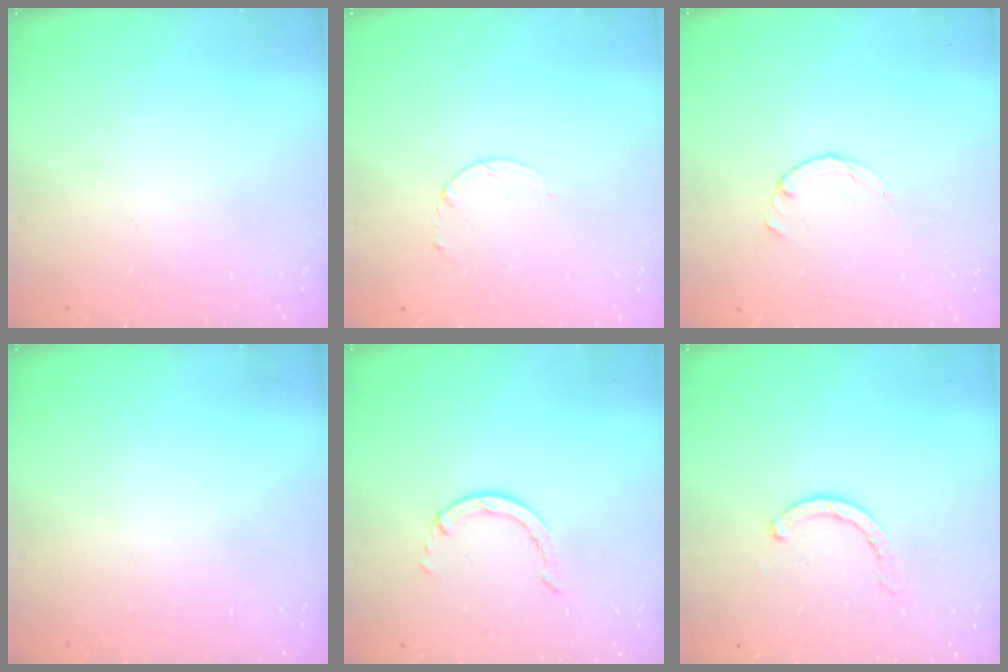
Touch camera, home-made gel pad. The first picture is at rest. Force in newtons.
{"total": 2.5, "press": 2.5, "slide": 0.3}
{"total": 0.9, "press": 0.9, "slide": 0.3}
{"total": 0.0}
{"total": 0.8, "press": 0.7, "slide": 0.2}
{"total": 2.8, "press": 2.8, "slide": 0.2}